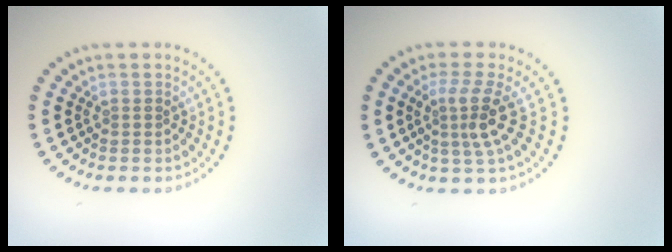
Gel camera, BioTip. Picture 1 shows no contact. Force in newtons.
{"total": 3.3, "press": 2.3, "slide": 2.3}